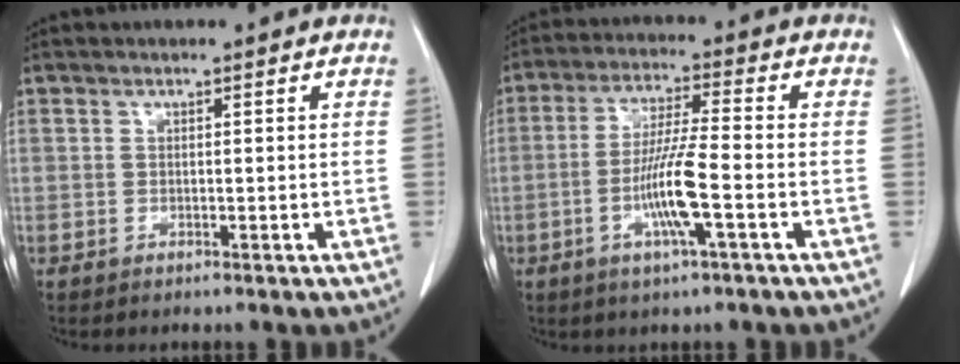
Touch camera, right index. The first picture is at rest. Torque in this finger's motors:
{"motor_torque": [1.39, -0.44, 0.35, 0.11]}